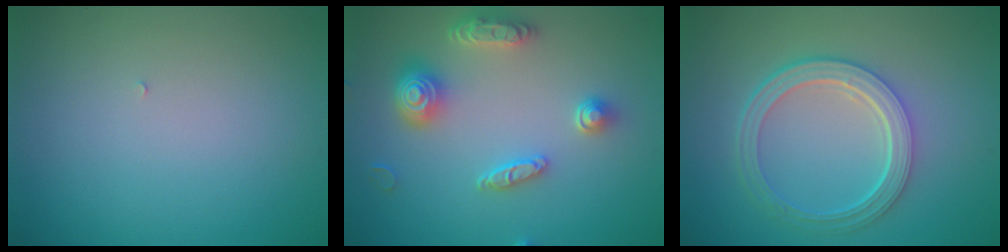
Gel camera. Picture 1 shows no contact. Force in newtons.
{"total": 4.7, "press": 4.2, "slide": 2.2}
{"total": 5.2, "press": 3.8, "slide": 3.4}